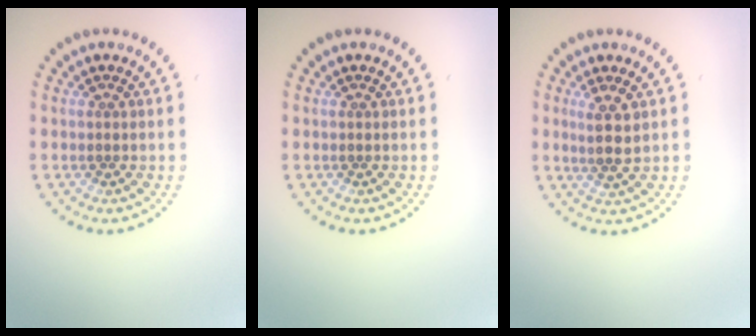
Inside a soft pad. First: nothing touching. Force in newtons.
{"total": 0.0}
{"total": 2.3, "press": 2.1, "slide": 1.1}